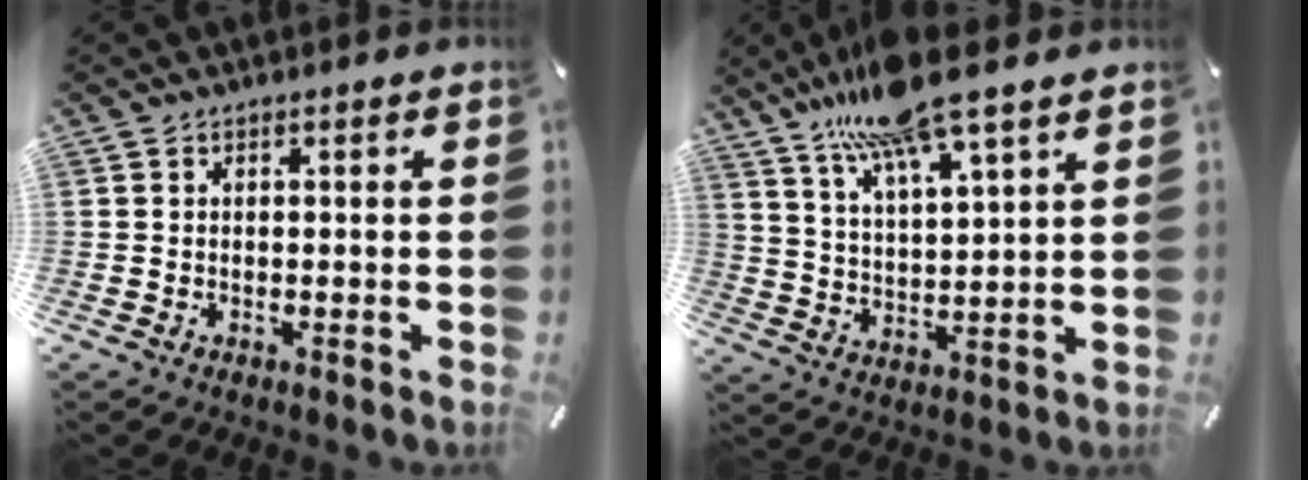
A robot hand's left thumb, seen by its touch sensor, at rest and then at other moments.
{"total": 14.6, "force": [11.7, 2.5, 8.2], "torque": [-0.167, -0.052, 0.204]}